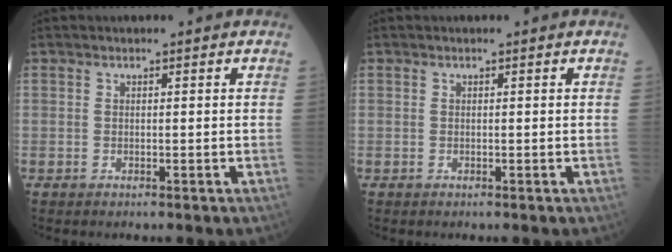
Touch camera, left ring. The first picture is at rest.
{"total": 0.0}